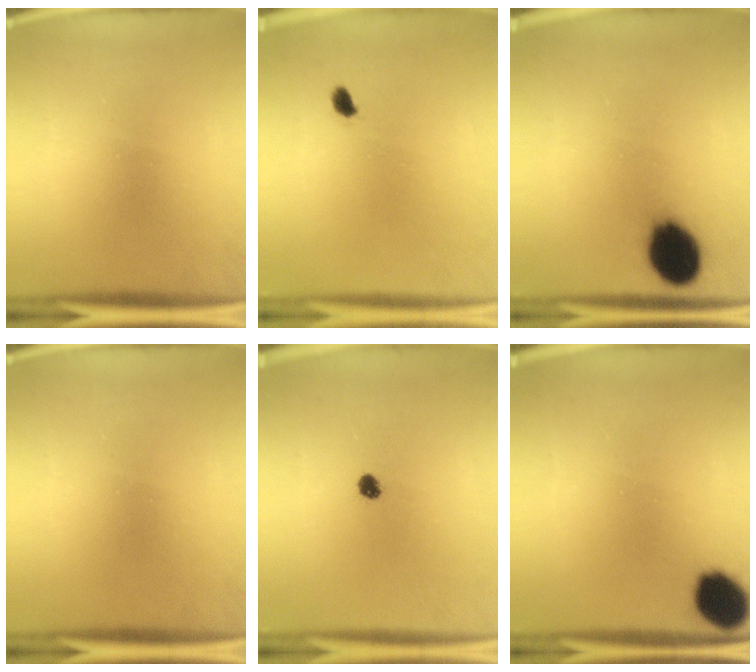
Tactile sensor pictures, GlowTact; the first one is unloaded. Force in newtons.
{"total": 1.4}
{"total": 11.8}
{"total": 0.0}
{"total": 1.9}
{"total": 9.7}